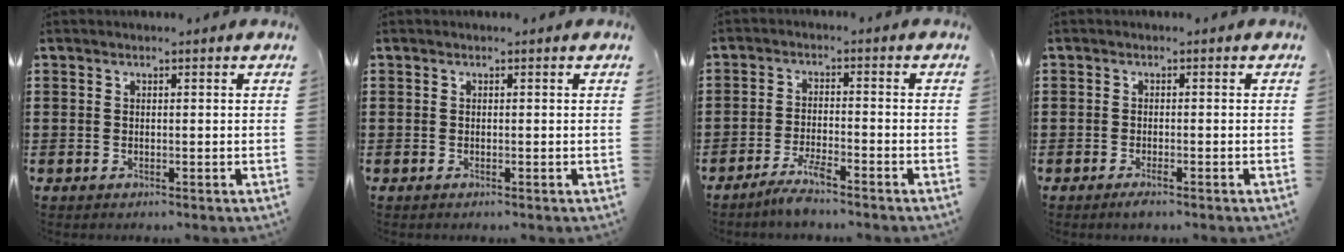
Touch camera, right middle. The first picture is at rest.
{"total": 0.0}
{"total": 3.8, "force": [-3.1, 0.2, 2.2], "torque": [-0.052, -0.004, -0.060]}
{"total": 1.2, "force": [-0.8, 0.2, 0.9], "torque": [-0.017, -0.005, -0.013]}